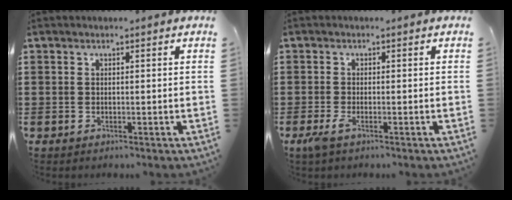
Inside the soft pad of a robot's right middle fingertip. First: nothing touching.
{"total": 1.8, "force": [-0.8, 0.3, 1.6], "torque": [-0.043, -0.008, -0.019]}